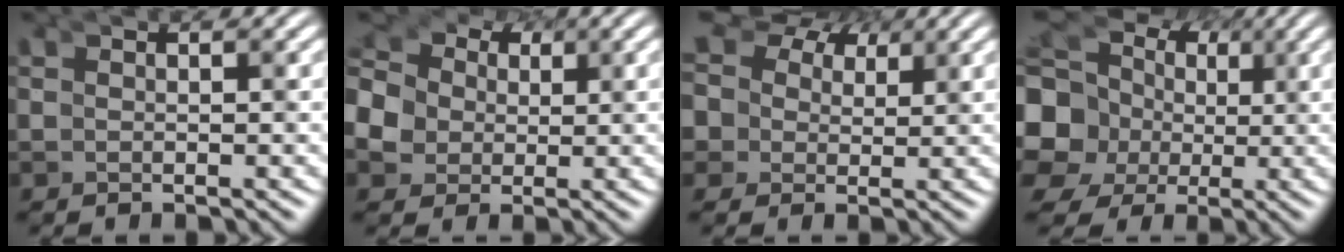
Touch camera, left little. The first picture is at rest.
{"total": 5.6, "force": [-0.4, 5.3, 1.6], "torque": [-0.079, -0.039, 0.001]}
{"total": 7.4, "force": [3.7, 5.8, 2.8], "torque": [-0.093, -0.009, 0.054]}
{"total": 12.1, "force": [2.1, 10.4, 5.9], "torque": [-0.143, -0.037, 0.028]}